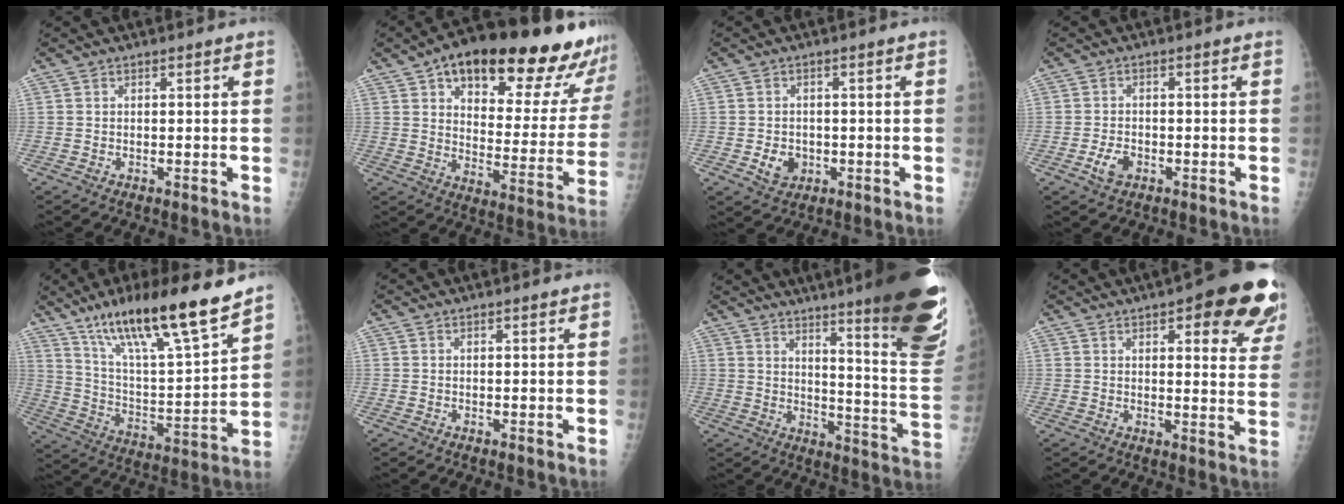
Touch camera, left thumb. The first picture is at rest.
{"total": 27.4, "force": [18.6, 10.4, 17.2], "torque": [-0.195, -0.056, 0.256]}
{"total": 4.1, "force": [-1.1, 3.4, 2.1], "torque": [-0.021, 0.004, -0.010]}
{"total": 3.5, "force": [-1.5, 2.1, 2.2], "torque": [-0.041, 0.007, -0.027]}
{"total": 21.7, "force": [15.6, 3.0, 14.7], "torque": [-0.226, -0.071, 0.273]}
{"total": 0.6, "force": [0.3, 0.0, 0.5], "torque": [-0.006, 0.001, 0.004]}
{"total": 25.7, "force": [16.7, 2.7, 19.4], "torque": [-0.213, -0.108, 0.222]}
{"total": 17.4, "force": [9.5, 5.7, 13.4], "torque": [-0.127, -0.035, 0.108]}